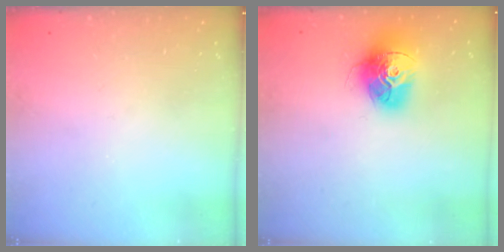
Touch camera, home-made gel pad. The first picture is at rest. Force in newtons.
{"total": 15.2, "press": 15.2, "slide": 1.3}